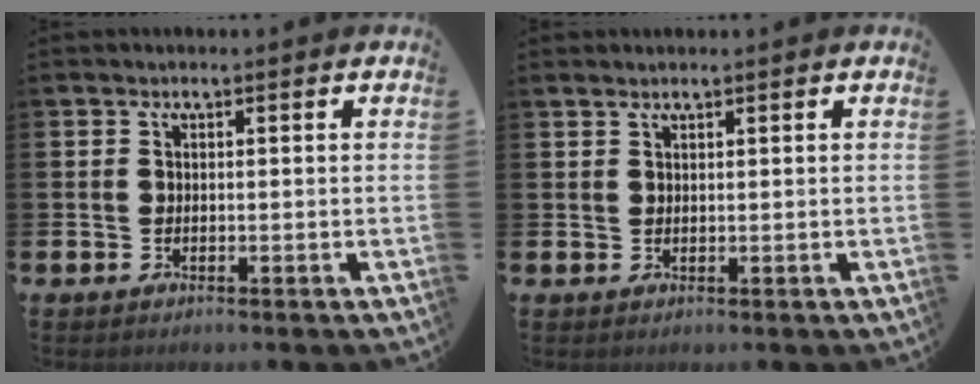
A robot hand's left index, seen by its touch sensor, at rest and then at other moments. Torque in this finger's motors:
{"motor_torque": [1.04, -1.09, 0.23, 0.01]}